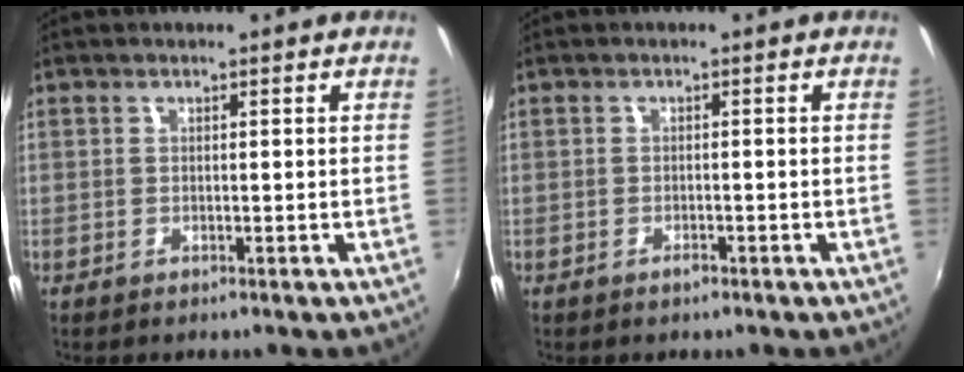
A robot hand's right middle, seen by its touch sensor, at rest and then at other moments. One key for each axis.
{"total": 1.0, "fx": -0.8, "fy": 0.4, "fz": 0.4, "tx": -0.007, "ty": -0.002, "tz": -0.015}